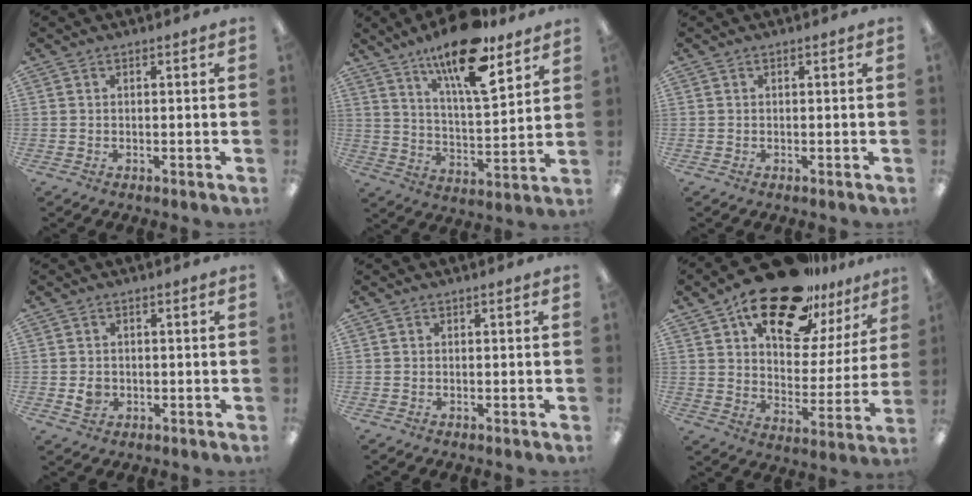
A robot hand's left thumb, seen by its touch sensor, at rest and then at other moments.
{"total": 17.5, "force": [12.7, 5.1, 10.9], "torque": [-0.180, -0.072, 0.207]}
{"total": 0.0}
{"total": 2.9, "force": [-0.3, 2.5, 1.5], "torque": [-0.010, -0.002, -0.007]}
{"total": 0.0}
{"total": 22.4, "force": [16.2, 9.5, 12.2], "torque": [-0.197, -0.096, 0.279]}